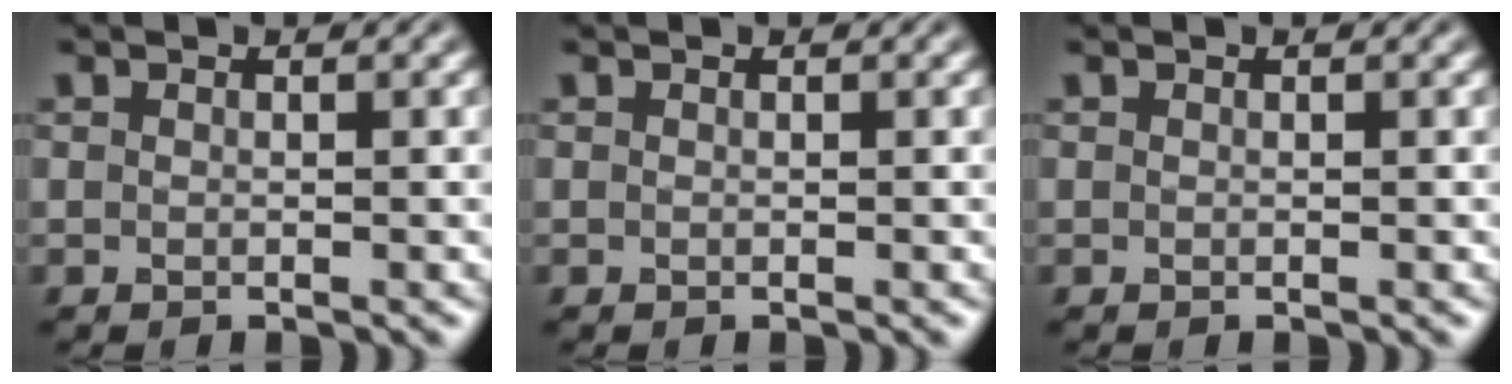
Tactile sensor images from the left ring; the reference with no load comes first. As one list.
[{"total": 0.0}, {"total": 0.0}]